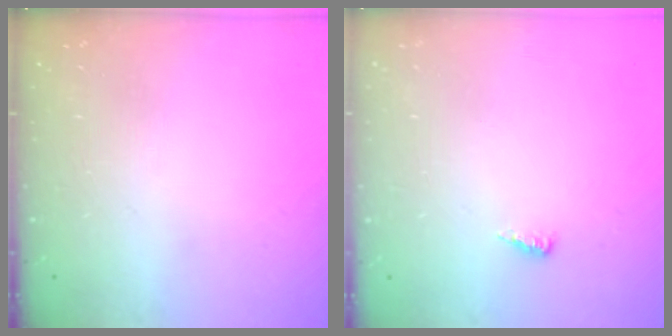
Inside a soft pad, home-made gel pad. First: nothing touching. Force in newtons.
{"total": 4.2, "press": 4.2, "slide": 0.6}